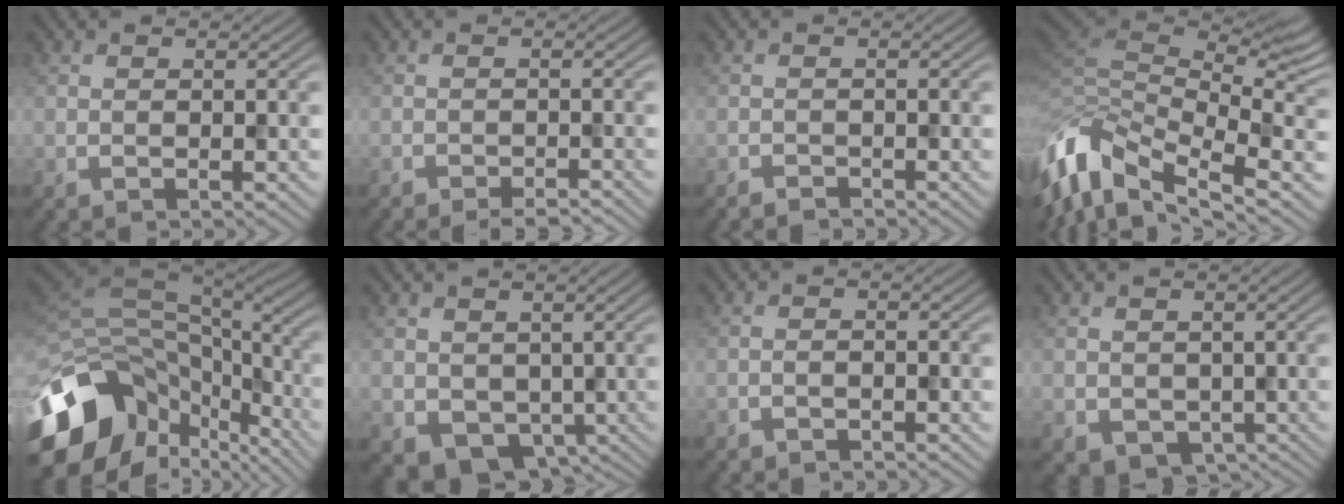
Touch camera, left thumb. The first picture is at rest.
{"total": 2.3, "force": [-2.0, 0.3, 1.1], "torque": [0.000, 0.004, -0.036]}
{"total": 1.1, "force": [-1.1, 0.1, -0.2], "torque": [0.016, -0.001, -0.019]}
{"total": 12.8, "force": [-2.6, 6.9, 10.5], "torque": [-0.266, -0.022, -0.026]}
{"total": 16.3, "force": [-7.9, 10.5, 9.7], "torque": [-0.244, -0.051, -0.104]}
{"total": 4.6, "force": [-0.4, 4.0, 2.2], "torque": [-0.048, -0.031, 0.006]}
{"total": 0.8, "force": [-0.7, 0.1, -0.1], "torque": [0.008, 0.001, -0.012]}
{"total": 2.3, "force": [-0.1, 2.2, 0.8], "torque": [-0.022, -0.019, 0.011]}